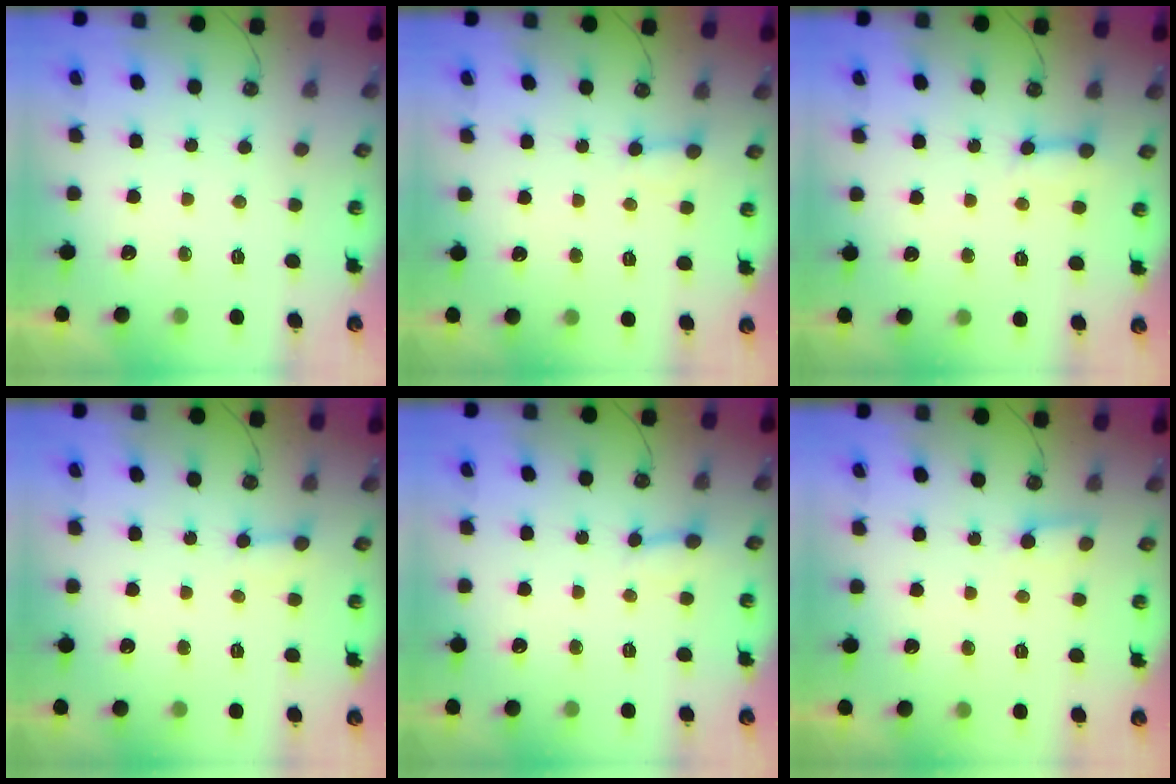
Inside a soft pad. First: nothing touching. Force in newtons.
{"total": 2.5, "press": 2.4, "slide": 0.4}
{"total": 6.2, "press": 6.2, "slide": 0.9}
{"total": 2.9, "press": 2.9, "slide": 0.3}
{"total": 2.4, "press": 2.4, "slide": 0.1}
{"total": 4.1, "press": 4.1, "slide": 0.3}